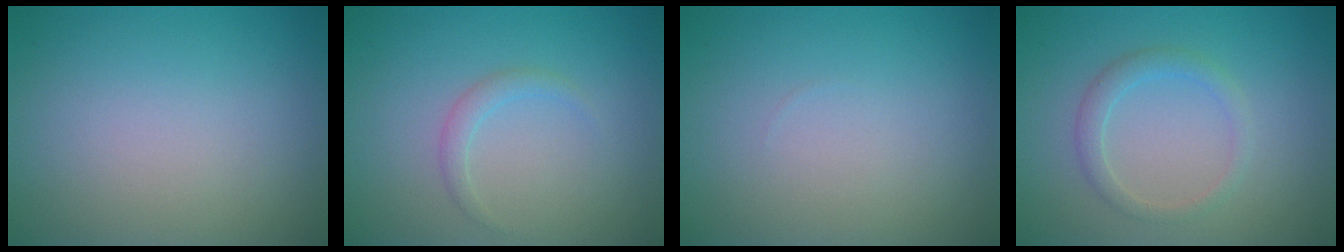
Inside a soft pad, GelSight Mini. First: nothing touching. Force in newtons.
{"total": 1.2, "press": 1.1, "slide": 0.1}
{"total": 0.0}
{"total": 1.9, "press": 1.9, "slide": 0.1}